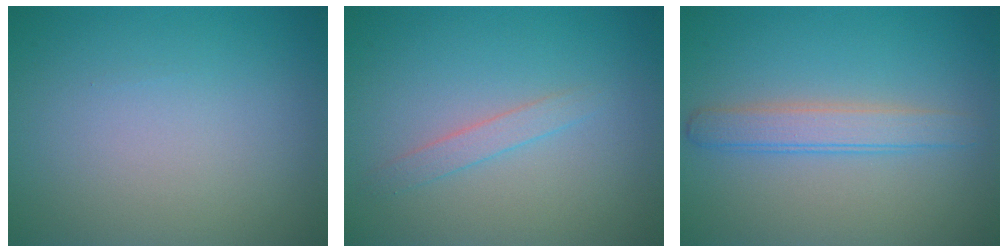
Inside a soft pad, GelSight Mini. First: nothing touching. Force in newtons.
{"total": 1.3, "press": 1.3, "slide": 0.1}
{"total": 2.7, "press": 2.7, "slide": 0.1}